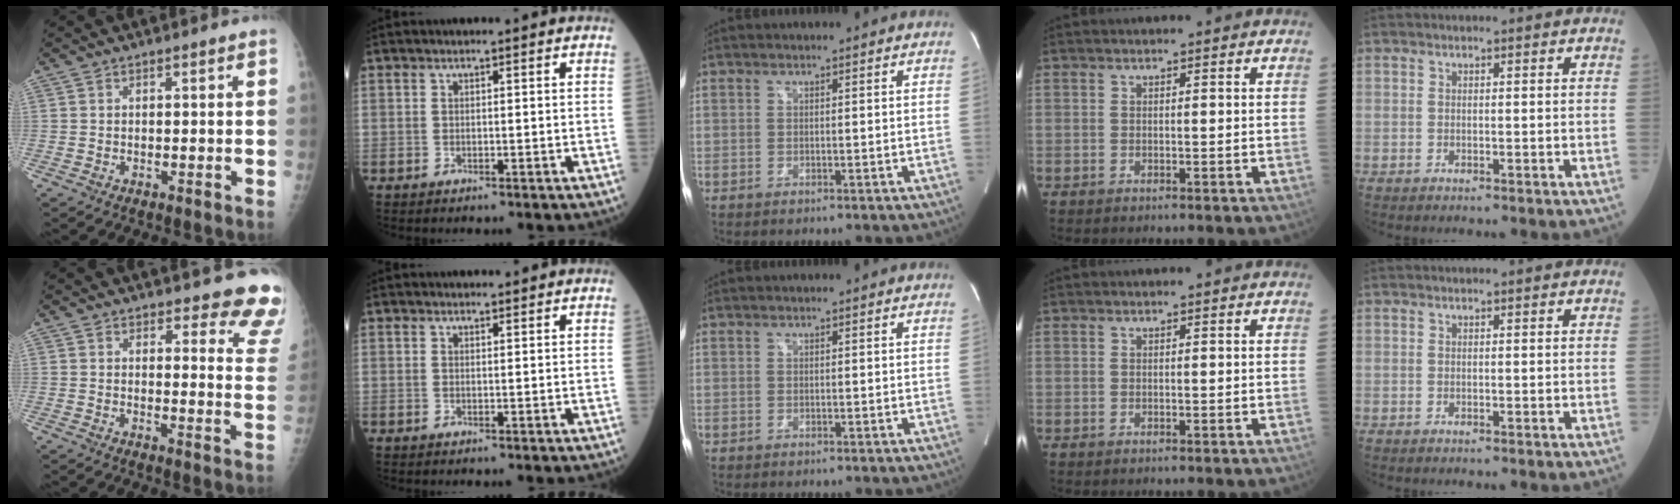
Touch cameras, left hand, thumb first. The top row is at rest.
{"thumb": {"total": 11.7, "force": [11.0, 3.4, 2.2], "torque": [0.027, -0.096, 0.091]}, "index": {"total": 1.6, "force": [1.6, 0.2, 0.2], "torque": [-0.011, 0.005, 0.023]}}